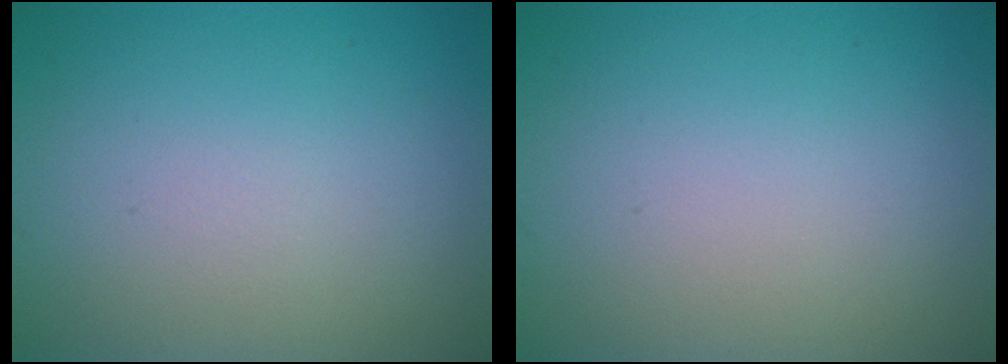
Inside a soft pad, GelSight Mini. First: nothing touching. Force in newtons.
{"total": 0.0}